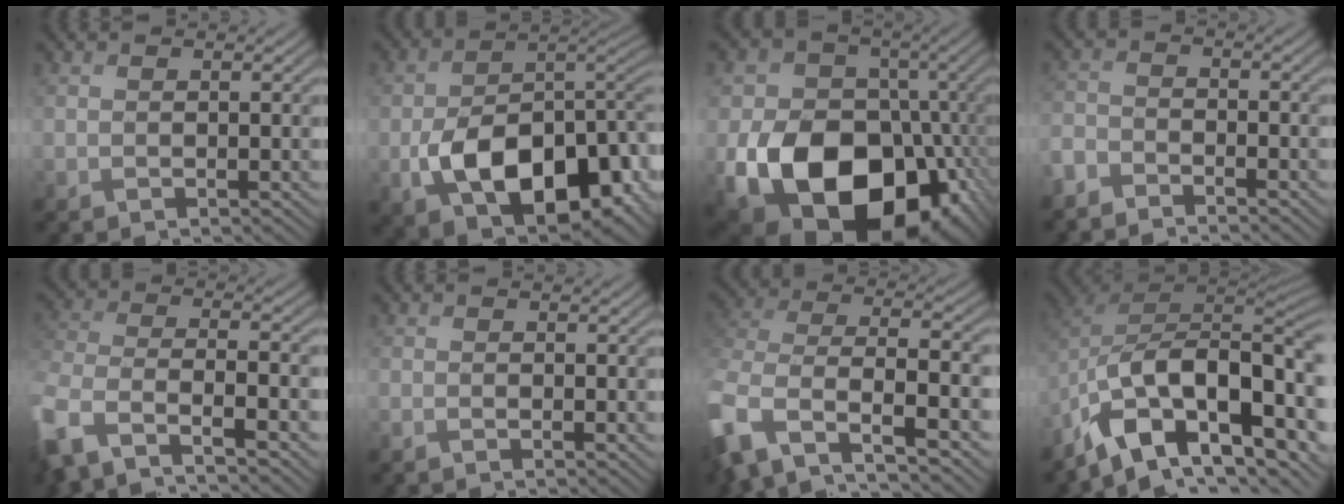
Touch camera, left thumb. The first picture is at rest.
{"total": 15.3, "force": [-4.3, 9.6, 11.0], "torque": [-0.182, -0.037, -0.062]}
{"total": 21.6, "force": [-7.1, 16.1, 12.6], "torque": [-0.230, -0.054, -0.104]}
{"total": 3.7, "force": [-3.4, 1.0, 1.0], "torque": [-0.022, -0.007, -0.083]}
{"total": 10.5, "force": [-7.2, 3.3, 6.9], "torque": [-0.158, -0.014, -0.141]}
{"total": 1.2, "force": [-0.9, 0.2, 0.7], "torque": [-0.016, -0.003, -0.018]}
{"total": 14.1, "force": [-6.4, 8.1, 9.6], "torque": [-0.284, -0.040, -0.086]}
{"total": 14.7, "force": [-6.9, 7.0, 10.9], "torque": [-0.233, -0.006, -0.116]}